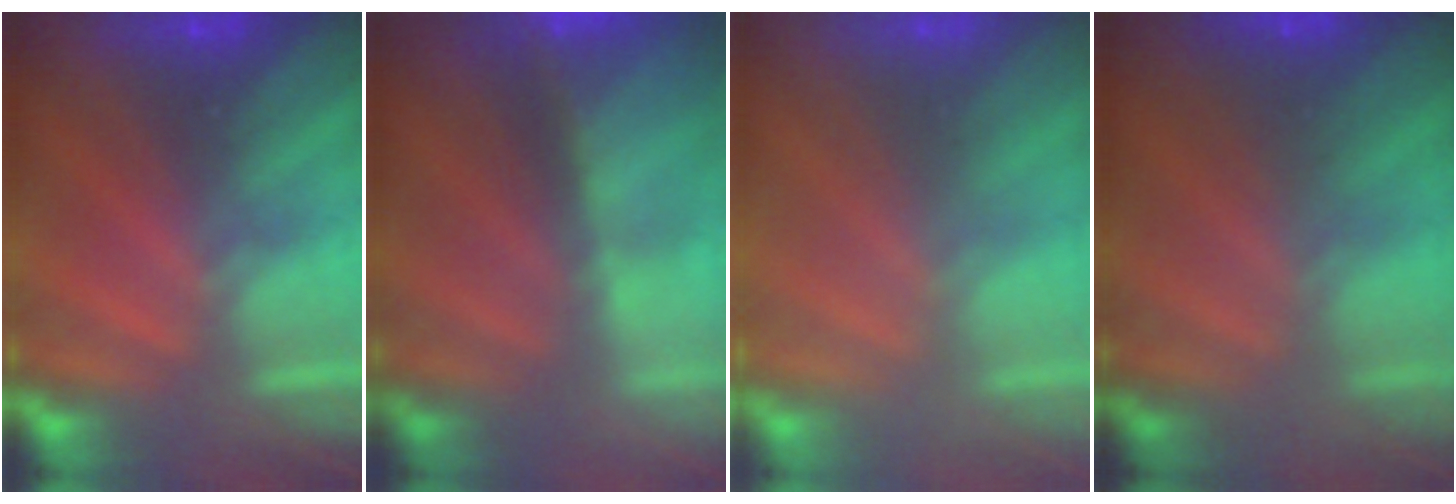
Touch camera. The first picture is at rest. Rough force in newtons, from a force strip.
{"total": 9.6}
{"total": 2.7}
{"total": 2.4}